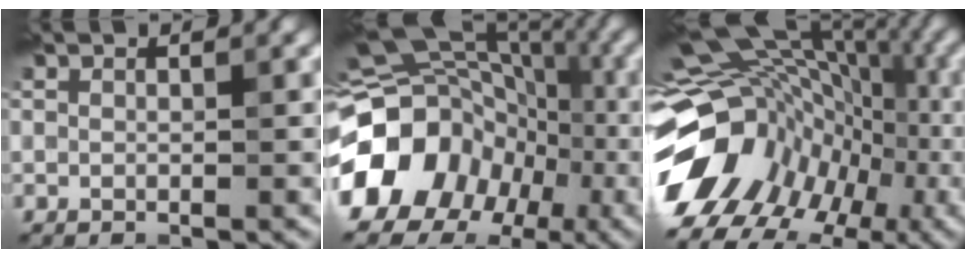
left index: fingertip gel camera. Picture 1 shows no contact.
{"total": 14.7, "force": [-5.0, 12.2, 6.6], "torque": [-0.143, -0.004, -0.099]}
{"total": 16.0, "force": [-3.7, 12.6, 9.1], "torque": [-0.179, 0.010, -0.036]}